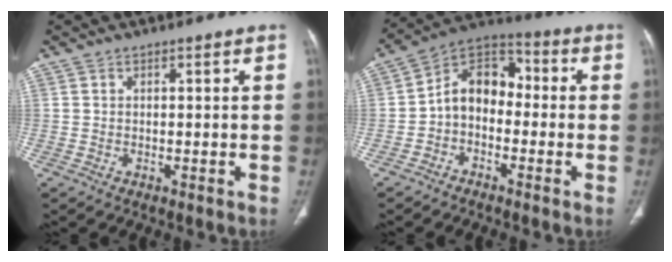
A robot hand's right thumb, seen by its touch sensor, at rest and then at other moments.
{"total": 10.1, "force": [-1.6, 7.4, 6.8], "torque": [-0.085, 0.044, -0.046]}